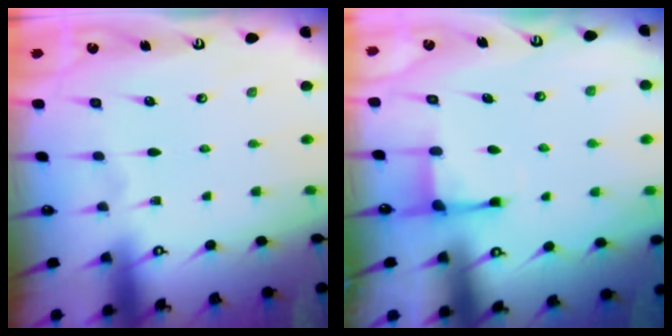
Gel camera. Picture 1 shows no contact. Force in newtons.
{"total": 3.0, "press": 3.0, "slide": 0.4}